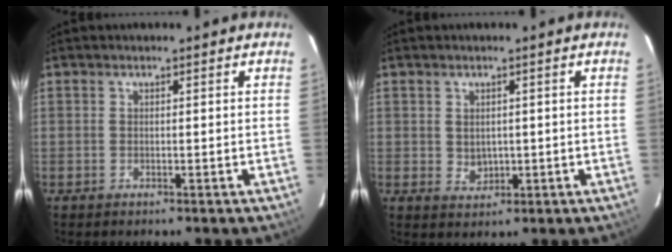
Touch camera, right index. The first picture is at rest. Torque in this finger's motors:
{"motor_torque": [0.41, 0.03, 0.01, 0.02]}